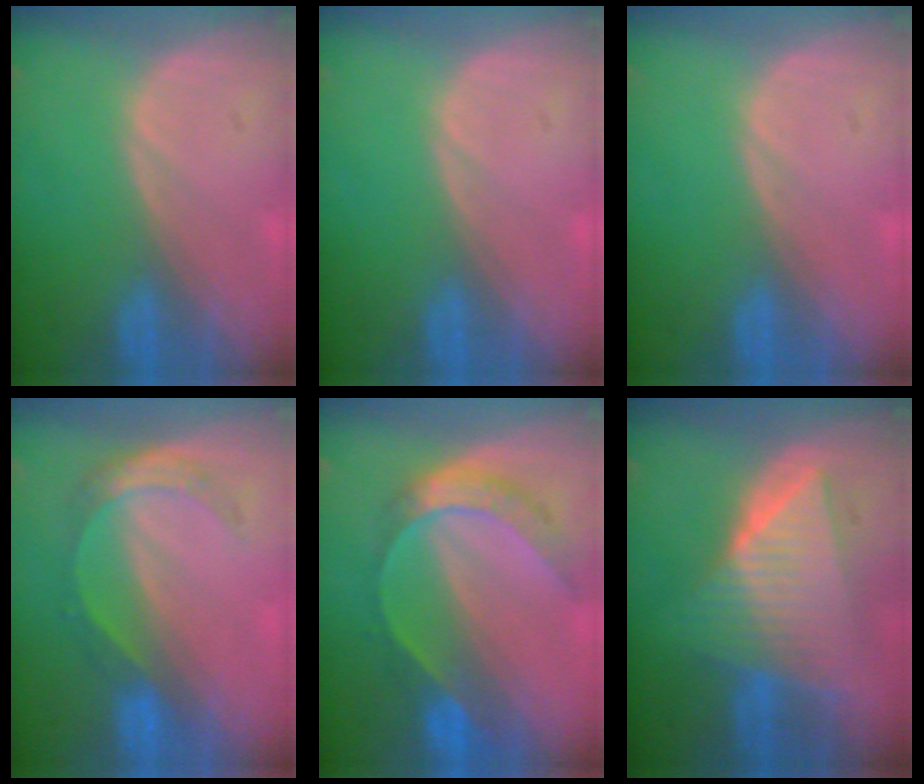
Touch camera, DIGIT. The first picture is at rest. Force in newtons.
{"total": 0.0}
{"total": 0.0}
{"total": 5.5, "press": 4.7, "slide": 2.8}
{"total": 7.8, "press": 6.5, "slide": 4.2}
{"total": 9.6, "press": 9.6, "slide": 0.8}